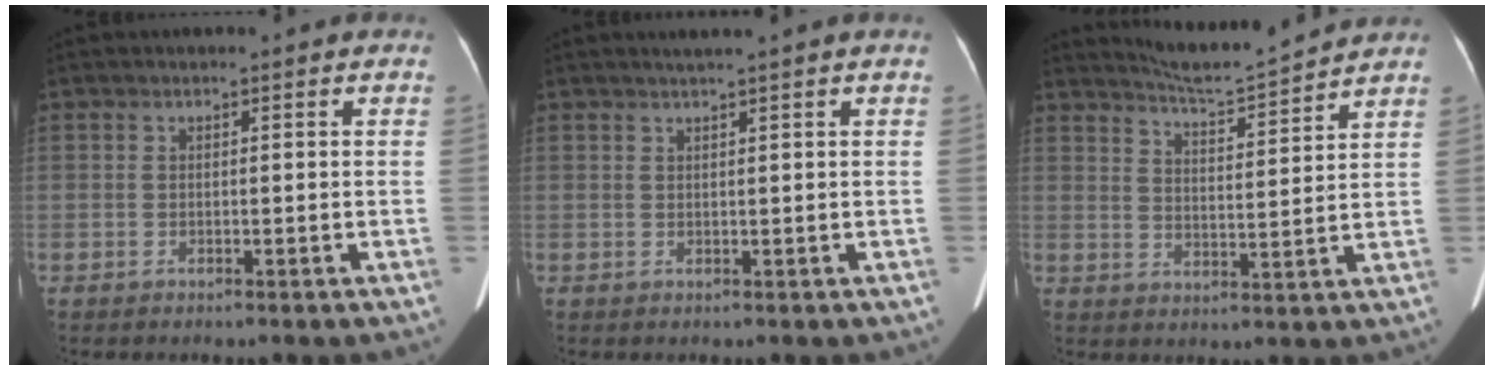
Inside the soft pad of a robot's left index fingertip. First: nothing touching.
{"total": 1.6, "force": [1.3, -0.6, 0.9], "torque": [-0.015, 0.001, 0.028]}
{"total": 8.4, "force": [8.2, -1.1, 1.3], "torque": [-0.038, -0.006, 0.134]}